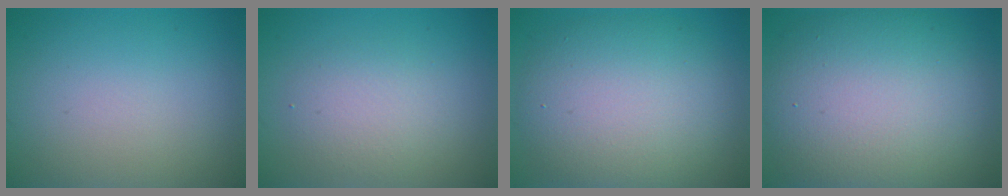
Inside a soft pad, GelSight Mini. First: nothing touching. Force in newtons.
{"total": 2.8, "press": 2.8, "slide": 0.1}
{"total": 8.9, "press": 8.9, "slide": 0.3}
{"total": 12.8, "press": 12.7, "slide": 1.1}